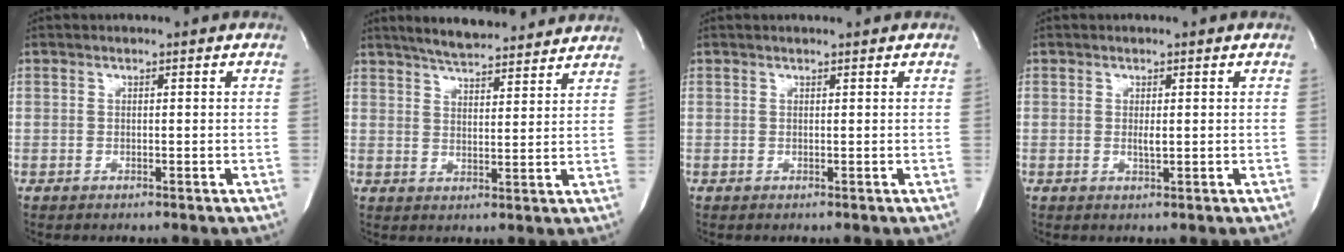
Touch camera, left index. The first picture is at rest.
{"total": 12.9, "force": [11.6, 2.1, 5.2], "torque": [-0.082, 0.014, 0.164]}
{"total": 1.1, "force": [1.0, 0.0, 0.4], "torque": [-0.008, 0.011, 0.018]}
{"total": 1.2, "force": [0.1, 0.2, 1.1], "torque": [-0.026, -0.003, 0.002]}